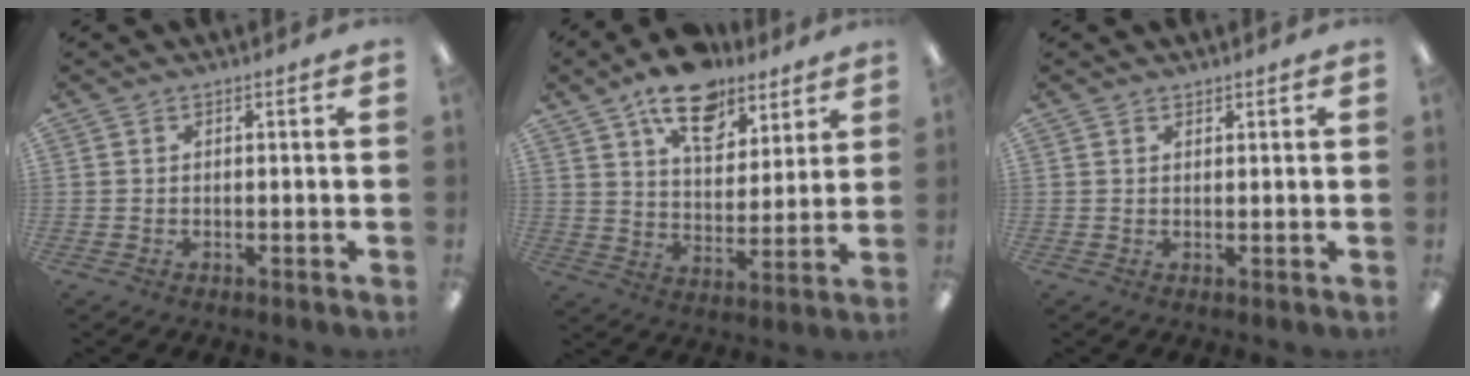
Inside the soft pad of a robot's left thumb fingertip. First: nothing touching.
{"total": 15.8, "force": [11.1, 8.1, 7.7], "torque": [-0.114, -0.056, 0.196]}
{"total": 1.0, "force": [0.9, 0.4, 0.1], "torque": [-0.001, 0.000, 0.017]}